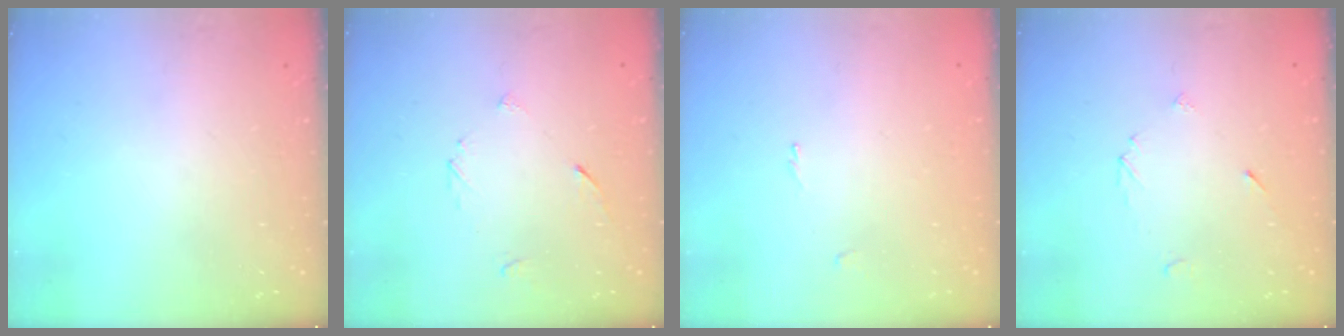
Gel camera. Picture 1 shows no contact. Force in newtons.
{"total": 3.1, "press": 3.1, "slide": 0.4}
{"total": 0.8, "press": 0.7, "slide": 0.4}
{"total": 2.6, "press": 2.6, "slide": 0.2}